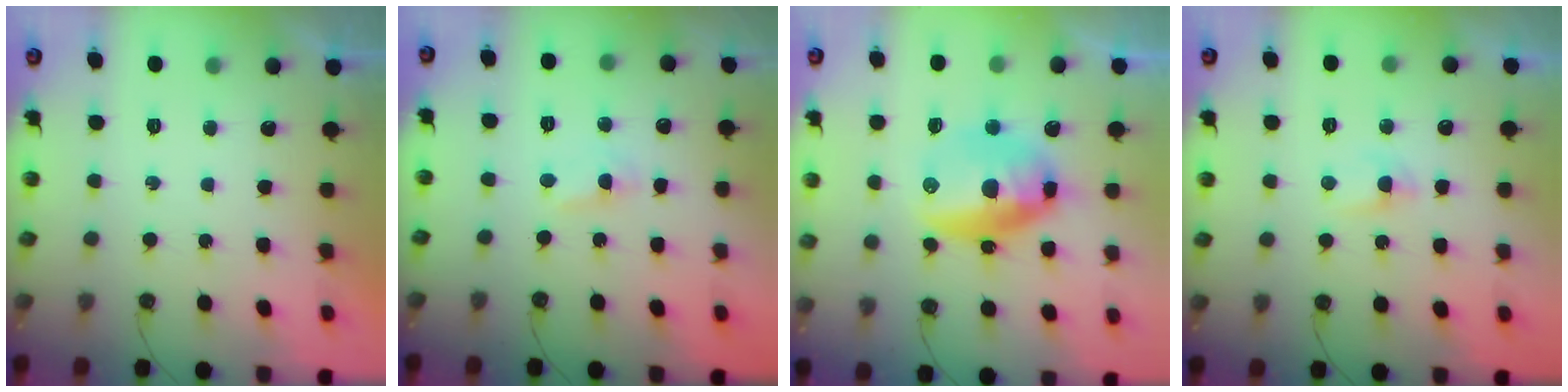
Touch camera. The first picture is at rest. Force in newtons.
{"total": 2.0, "press": 2.0, "slide": 0.3}
{"total": 18.0, "press": 15.9, "slide": 8.4}
{"total": 2.5, "press": 2.5, "slide": 0.4}